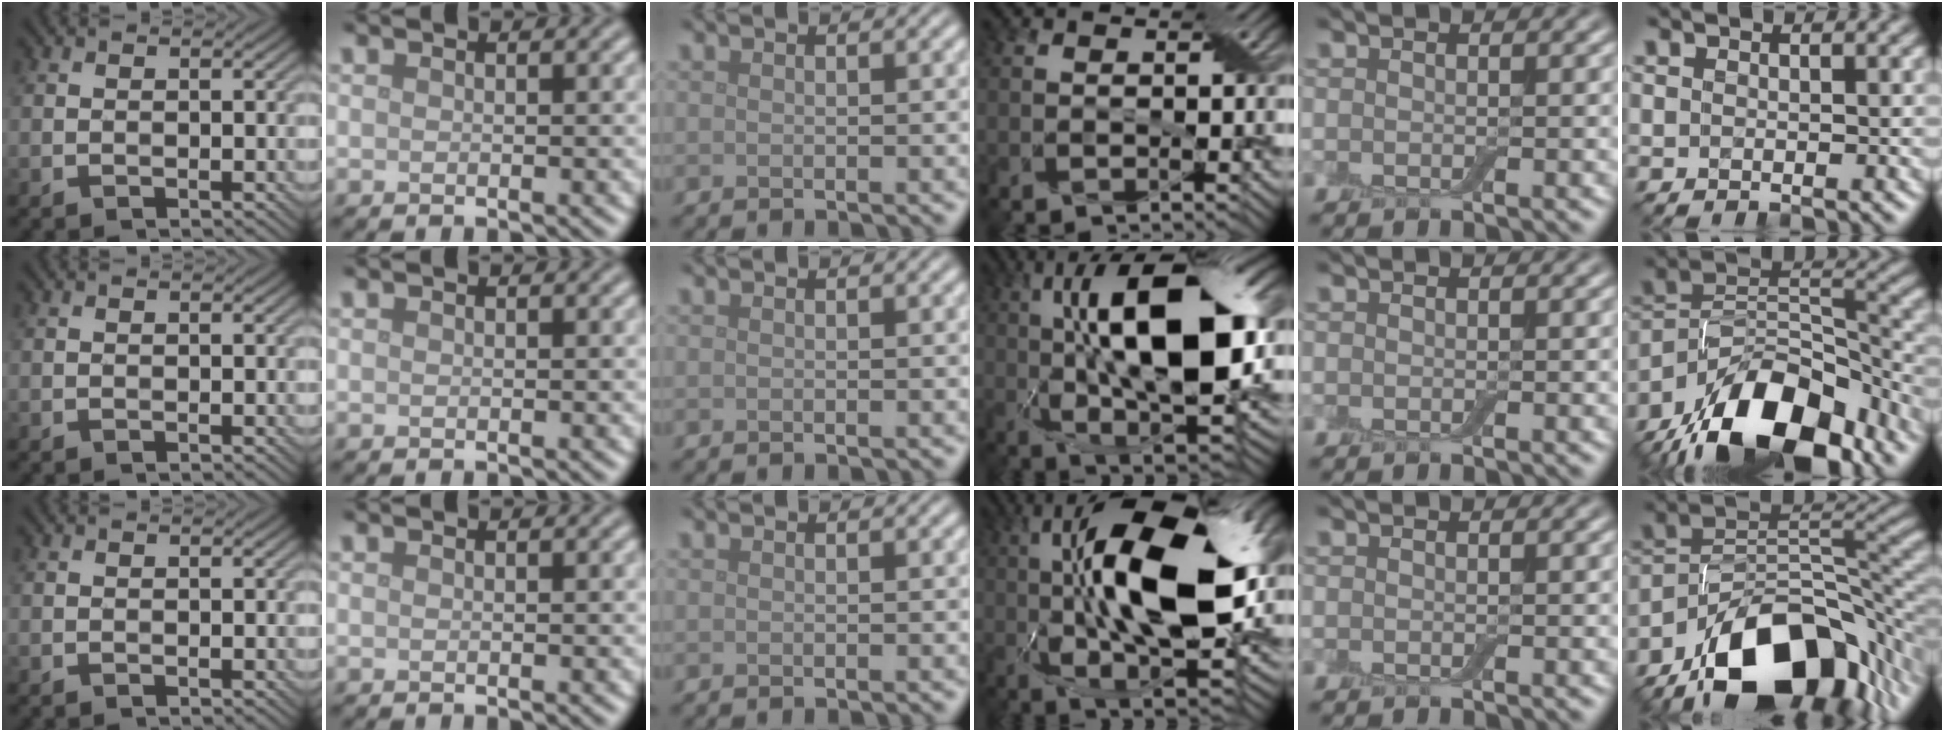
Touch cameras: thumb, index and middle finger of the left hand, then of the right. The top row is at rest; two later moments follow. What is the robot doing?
{"motion": "close", "object": "airpods case & airpods"}